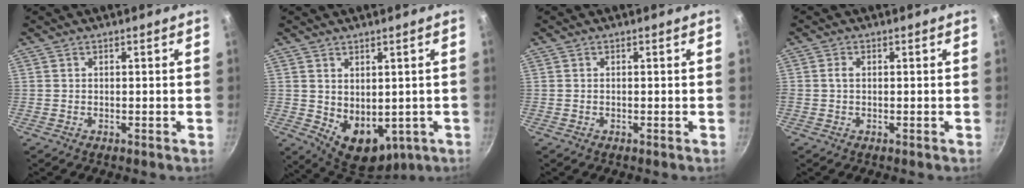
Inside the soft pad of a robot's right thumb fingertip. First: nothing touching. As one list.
[{"total": 10.4, "force": [-0.4, 7.2, 7.5], "torque": [-0.083, -0.020, 0.021]}, {"total": 0.0}, {"total": 1.4, "force": [0.1, 1.0, 1.0], "torque": [-0.017, 0.006, 0.000]}]